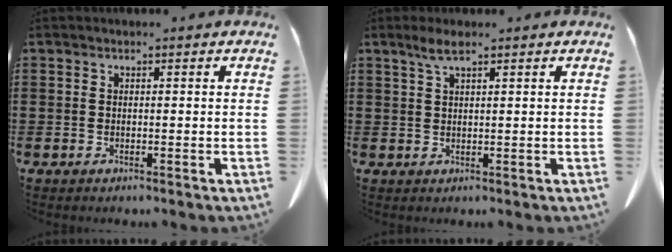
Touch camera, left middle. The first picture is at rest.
{"total": 2.7, "force": [1.7, 0.4, 2.1], "torque": [-0.044, 0.002, 0.029]}